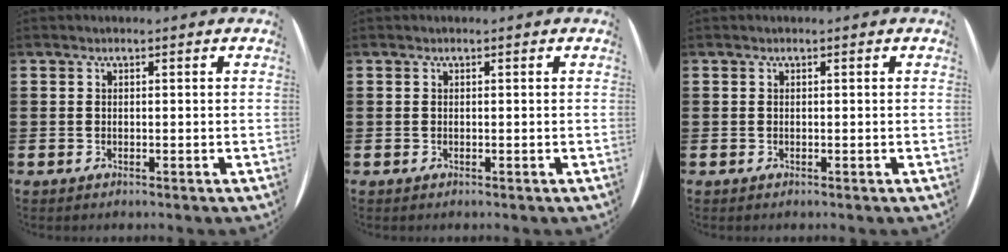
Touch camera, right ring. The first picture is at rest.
{"total": 0.0}
{"total": 0.0}